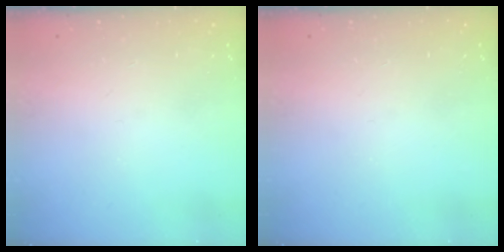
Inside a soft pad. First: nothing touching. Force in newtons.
{"total": 0.0}